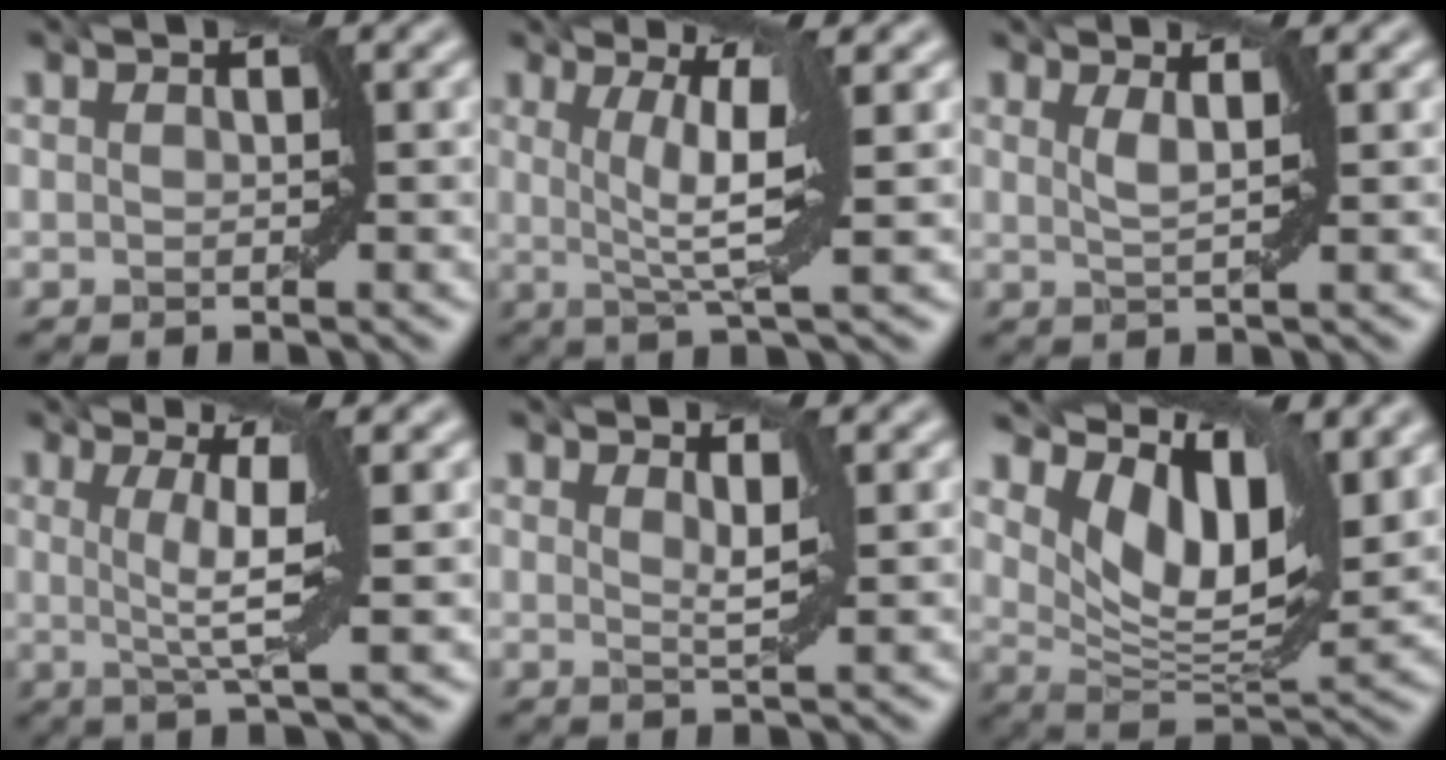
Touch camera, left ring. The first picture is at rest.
{"total": 5.2, "force": [0.3, 0.7, 5.1], "torque": [-0.092, 0.001, 0.012]}
{"total": 1.0, "force": [0.3, 0.1, 1.0], "torque": [-0.019, 0.001, 0.012]}
{"total": 4.6, "force": [0.1, 0.4, 4.5], "torque": [-0.084, 0.003, 0.008]}
{"total": 1.2, "force": [0.6, 0.1, 1.1], "torque": [-0.018, -0.003, 0.015]}
{"total": 9.4, "force": [4.5, 4.1, 7.2], "torque": [-0.130, 0.005, 0.094]}